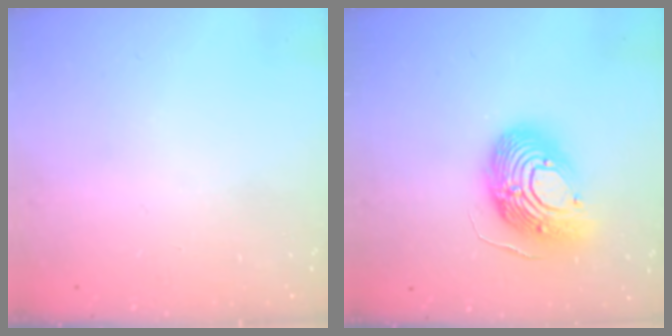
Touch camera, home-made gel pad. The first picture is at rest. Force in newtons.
{"total": 16.9, "press": 16.8, "slide": 1.6}